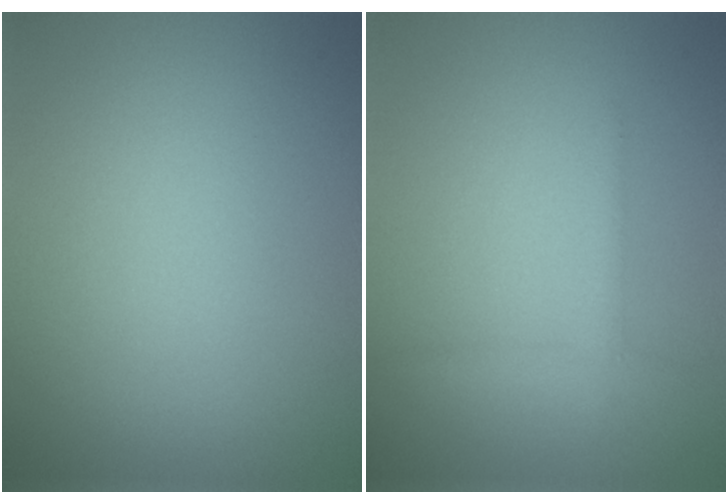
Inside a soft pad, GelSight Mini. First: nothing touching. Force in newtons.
{"total": 1.3, "press": 1.3, "slide": 0.1}